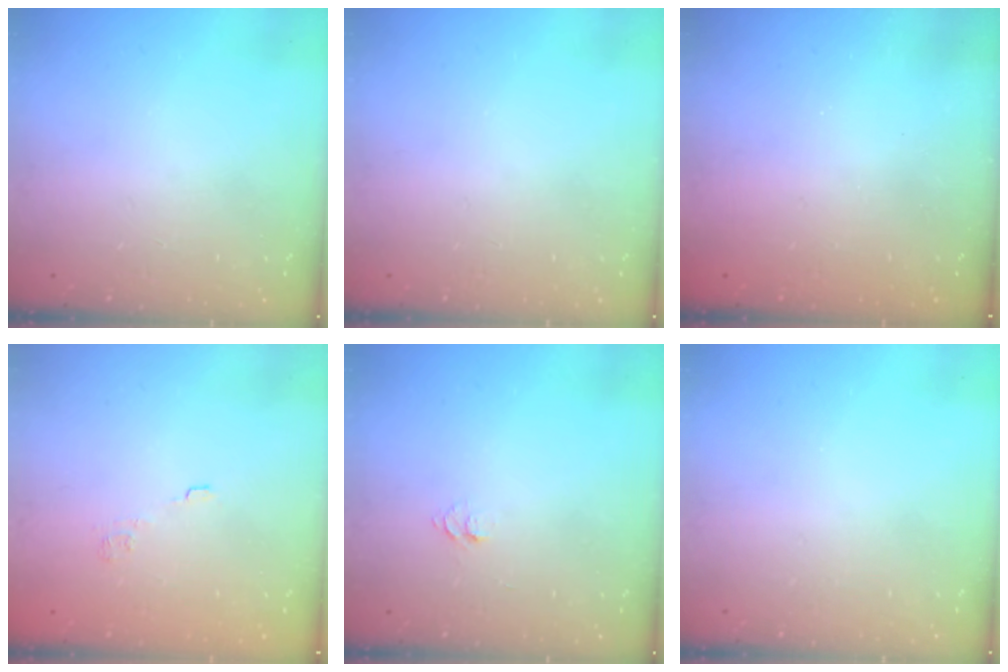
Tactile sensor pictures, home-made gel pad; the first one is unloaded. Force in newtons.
{"total": 0.0}
{"total": 2.6, "press": 2.5, "slide": 0.9}
{"total": 6.5, "press": 6.4, "slide": 1.1}
{"total": 4.7, "press": 4.6, "slide": 0.5}
{"total": 0.0}